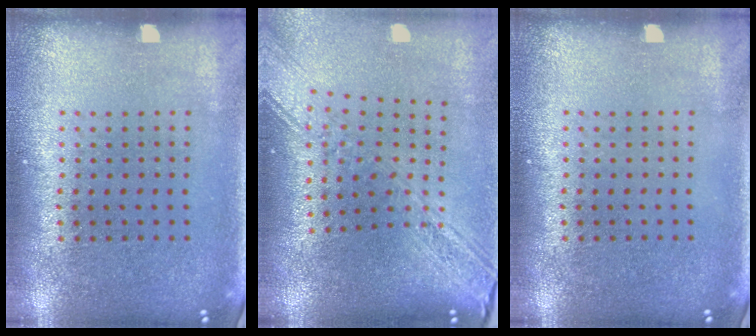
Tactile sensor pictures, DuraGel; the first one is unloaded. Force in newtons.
{"total": 2.9, "press": 2.2, "slide": 1.9}
{"total": 0.0}